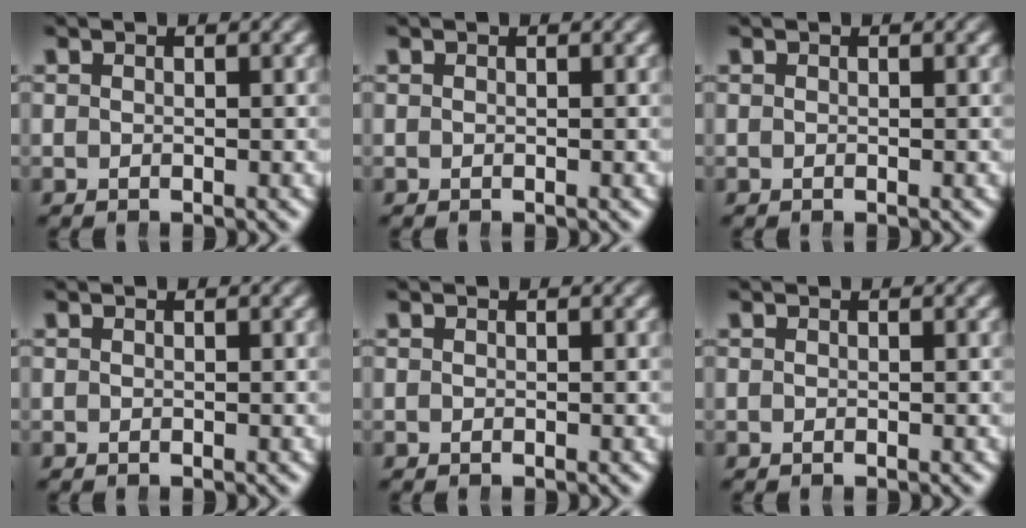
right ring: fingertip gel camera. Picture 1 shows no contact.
{"total": 0.0}
{"total": 0.0}
{"total": 0.0}
{"total": 0.0}
{"total": 0.0}